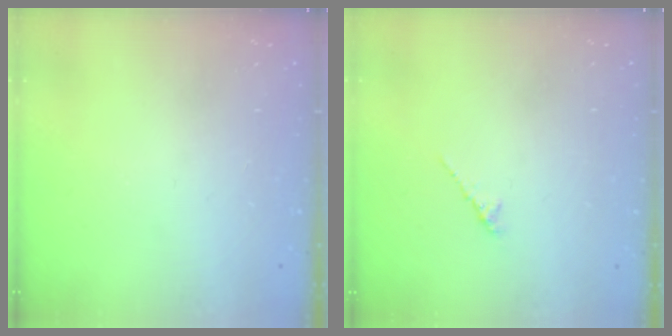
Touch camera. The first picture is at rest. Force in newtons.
{"total": 1.6, "press": 1.5, "slide": 0.5}